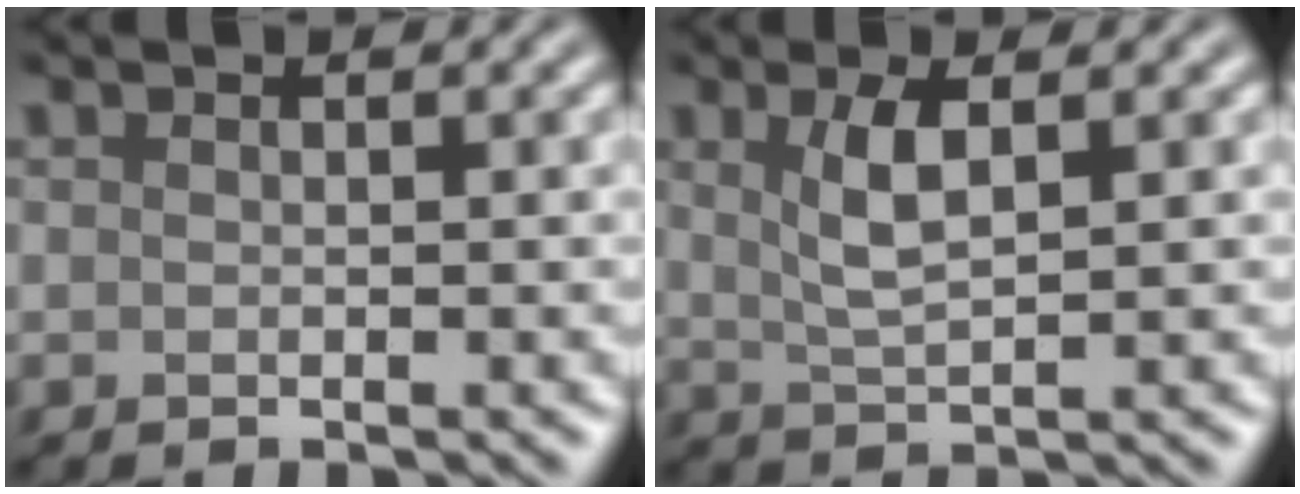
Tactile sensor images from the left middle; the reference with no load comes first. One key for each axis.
{"total": 3.2, "fx": 1.1, "fy": 1.0, "fz": 2.8, "tx": -0.059, "ty": -0.002, "tz": 0.024}